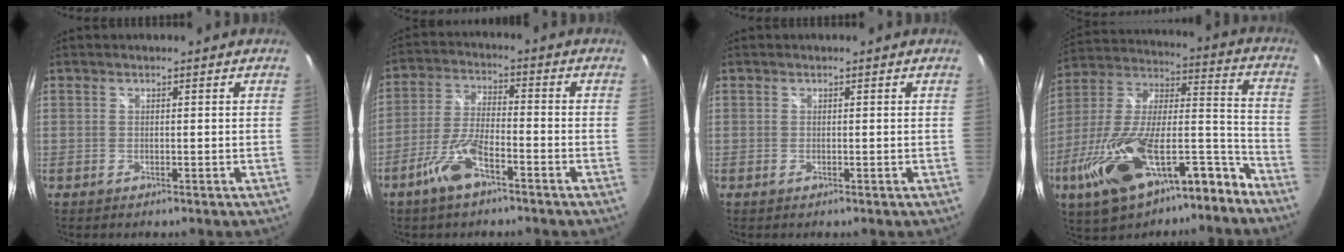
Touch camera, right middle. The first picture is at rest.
{"total": 8.4, "force": [-5.3, 2.4, 6.0], "torque": [-0.131, 0.001, -0.102]}
{"total": 0.0}
{"total": 26.0, "force": [-16.4, 9.5, 17.9], "torque": [-0.322, -0.007, -0.269]}